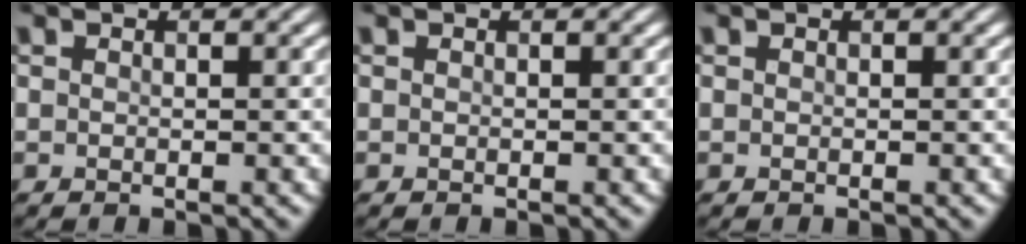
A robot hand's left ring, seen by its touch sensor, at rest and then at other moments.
{"total": 0.0}
{"total": 0.0}